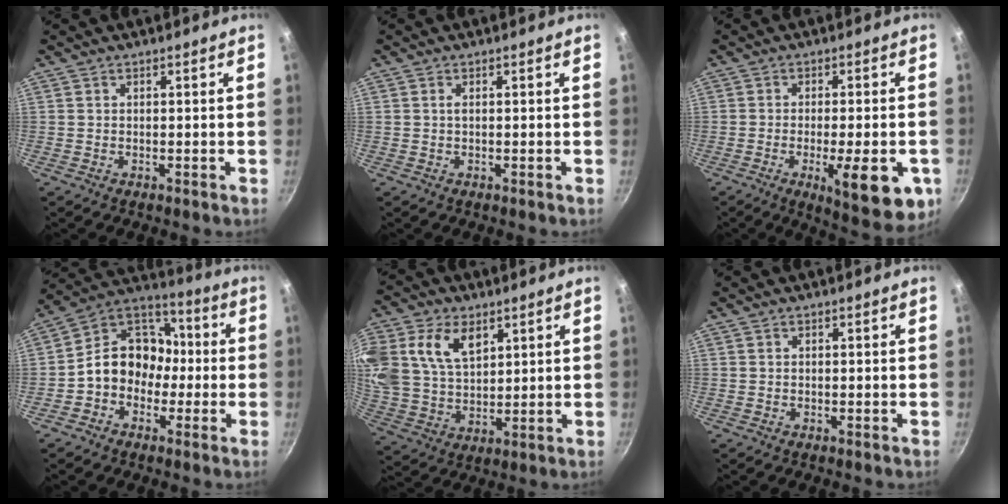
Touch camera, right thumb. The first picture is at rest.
{"total": 0.7, "force": [0.2, 0.3, 0.6], "torque": [-0.011, 0.001, 0.002]}
{"total": 13.9, "force": [-4.6, 4.2, 12.4], "torque": [-0.148, 0.003, -0.057]}
{"total": 12.7, "force": [-2.0, 10.5, 6.7], "torque": [-0.060, 0.054, -0.058]}
{"total": 16.5, "force": [6.8, 11.0, 10.2], "torque": [-0.211, -0.006, 0.136]}
{"total": 0.0}